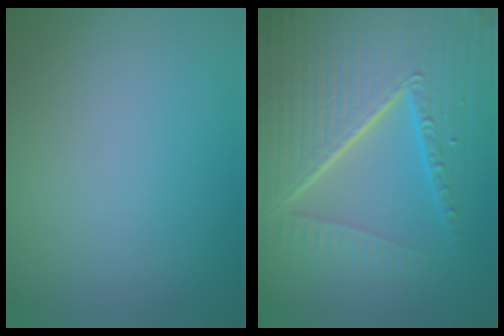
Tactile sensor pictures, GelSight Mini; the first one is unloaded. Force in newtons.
{"total": 10.6, "press": 6.6, "slide": 8.3}